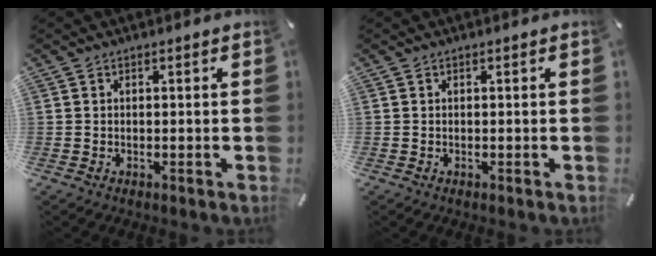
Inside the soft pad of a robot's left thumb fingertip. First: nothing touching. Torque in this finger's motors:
{"motor_torque": [0.01, 0.01, -0.03, 0.00, 0.00]}